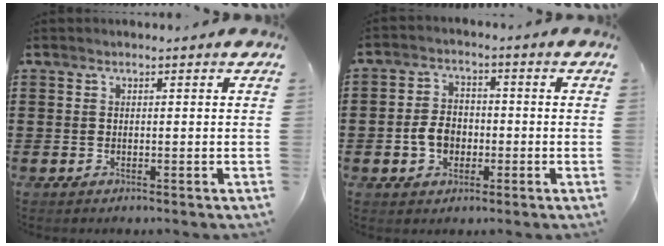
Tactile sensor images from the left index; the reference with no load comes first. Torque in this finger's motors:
{"motor_torque": [0.37, 0.10, 0.39, 0.05]}